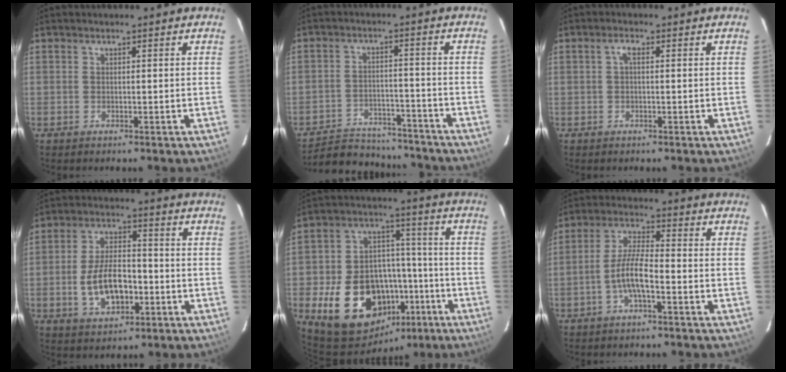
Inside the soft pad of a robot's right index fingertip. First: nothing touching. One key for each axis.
{"total": 17.4, "fx": -15.6, "fy": 5.6, "fz": 5.2, "tx": -0.120, "ty": 0.013, "tz": -0.209}
{"total": 1.5, "fx": 0.1, "fy": 0.6, "fz": 1.4, "tx": -0.028, "ty": 0.007, "tz": 0.001}
{"total": 10.7, "fx": -3.1, "fy": 5.7, "fz": 8.5, "tx": -0.171, "ty": 0.010, "tz": -0.043}
{"total": 22.2, "fx": -10.1, "fy": 15.5, "fz": 12.2, "tx": -0.254, "ty": 0.034, "tz": -0.124}
{"total": 6.6, "fx": -2.8, "fy": 1.3, "fz": 5.8, "tx": -0.122, "ty": 0.010, "tz": -0.052}